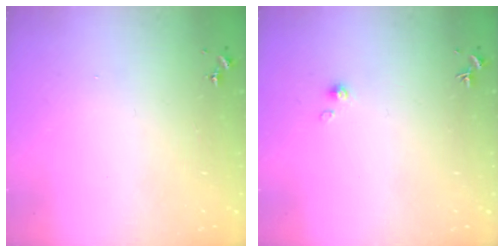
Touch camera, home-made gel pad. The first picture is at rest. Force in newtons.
{"total": 2.8, "press": 2.8, "slide": 0.4}